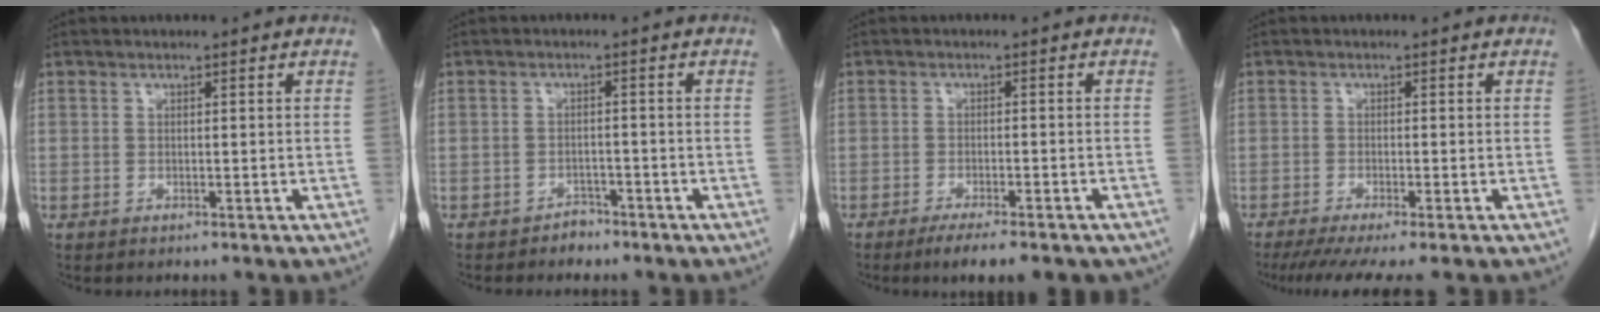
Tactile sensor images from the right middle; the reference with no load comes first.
{"total": 2.0, "force": [-1.6, 1.1, 0.2], "torque": [-0.005, 0.005, -0.026]}
{"total": 8.4, "force": [-6.4, 1.9, 5.1], "torque": [-0.057, -0.009, -0.084]}
{"total": 7.9, "force": [-6.5, 0.0, 4.6], "torque": [-0.056, -0.019, -0.100]}